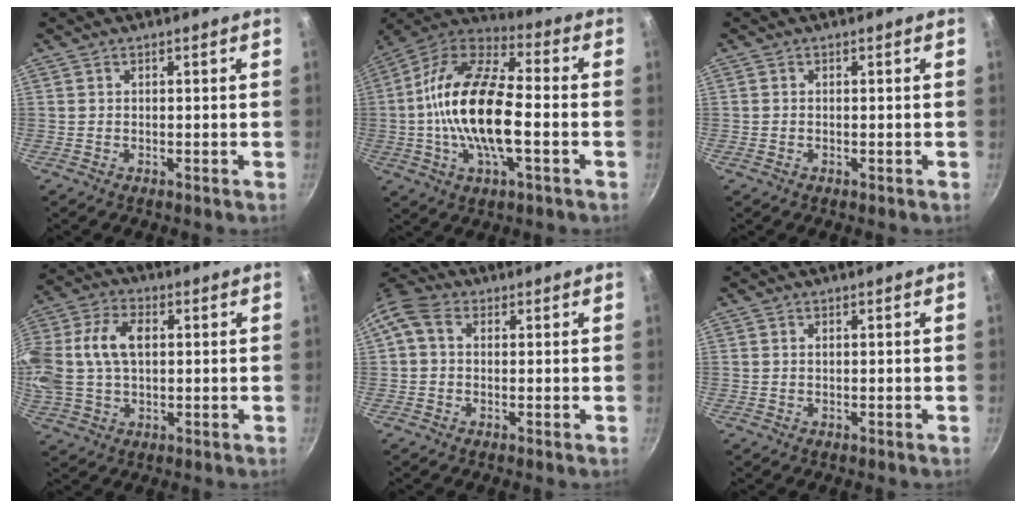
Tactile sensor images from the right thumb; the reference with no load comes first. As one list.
[{"total": 20.3, "force": [-2.4, 8.7, 18.2], "torque": [-0.337, 0.035, -0.064]}, {"total": 0.0}, {"total": 17.7, "force": [2.5, 12.0, 12.9], "torque": [-0.289, 0.032, 0.039]}, {"total": 6.4, "force": [1.2, 4.8, 4.1], "torque": [-0.092, 0.019, 0.008]}, {"total": 0.0}]